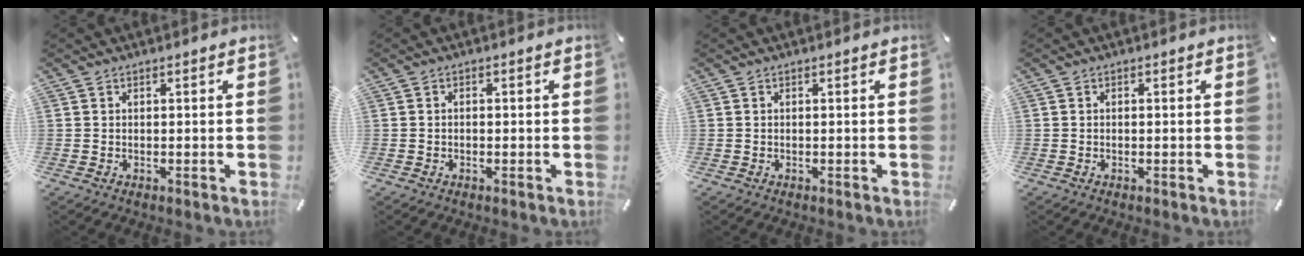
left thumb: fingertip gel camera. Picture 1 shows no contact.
{"total": 0.9, "force": [-0.3, 0.5, 0.6], "torque": [-0.012, 0.001, -0.007]}
{"total": 0.0}
{"total": 0.6, "force": [-0.2, 0.2, 0.5], "torque": [-0.009, -0.003, -0.003]}